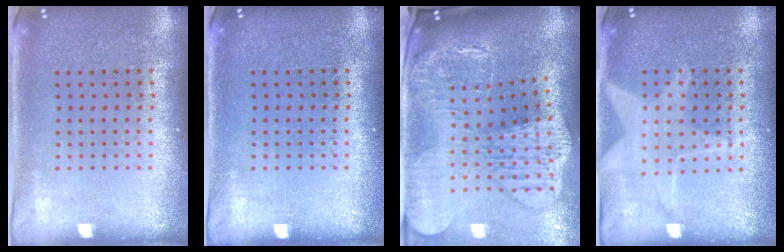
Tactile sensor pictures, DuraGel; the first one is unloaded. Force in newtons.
{"total": 0.0}
{"total": 4.5, "press": 3.3, "slide": 3.0}
{"total": 1.3, "press": 1.2, "slide": 0.3}